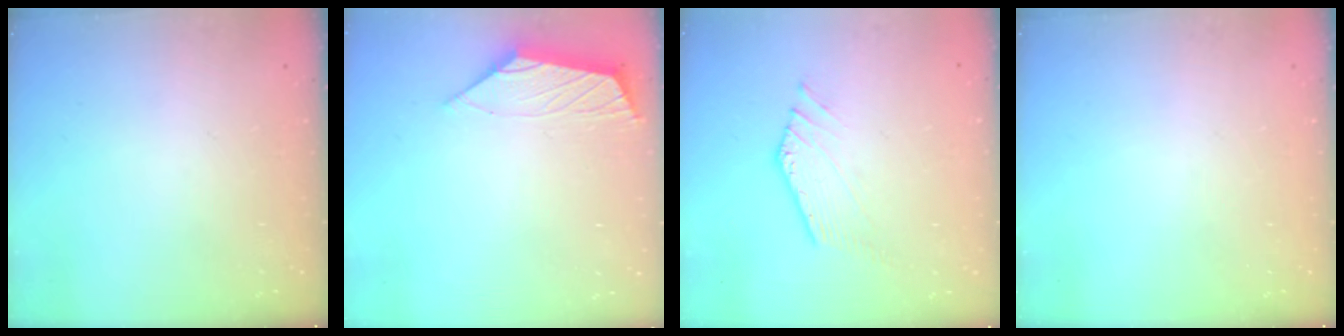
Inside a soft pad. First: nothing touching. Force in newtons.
{"total": 2.9, "press": 2.8, "slide": 0.5}
{"total": 3.7, "press": 3.7, "slide": 0.6}
{"total": 0.0}